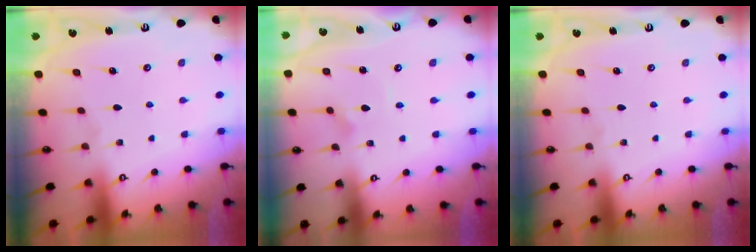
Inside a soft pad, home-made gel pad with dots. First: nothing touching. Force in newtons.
{"total": 2.6, "press": 2.6, "slide": 0.1}
{"total": 0.0}